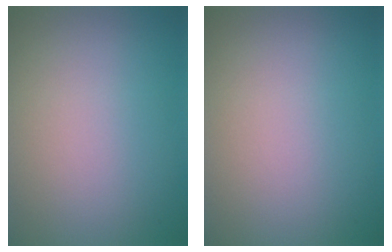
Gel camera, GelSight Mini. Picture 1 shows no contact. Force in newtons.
{"total": 0.0}